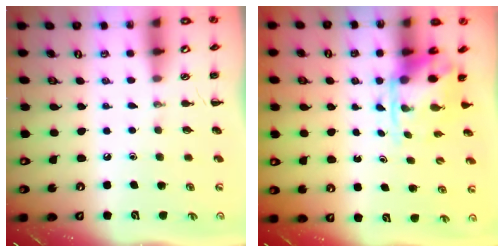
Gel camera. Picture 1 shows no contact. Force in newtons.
{"total": 3.8, "press": 3.6, "slide": 0.9}